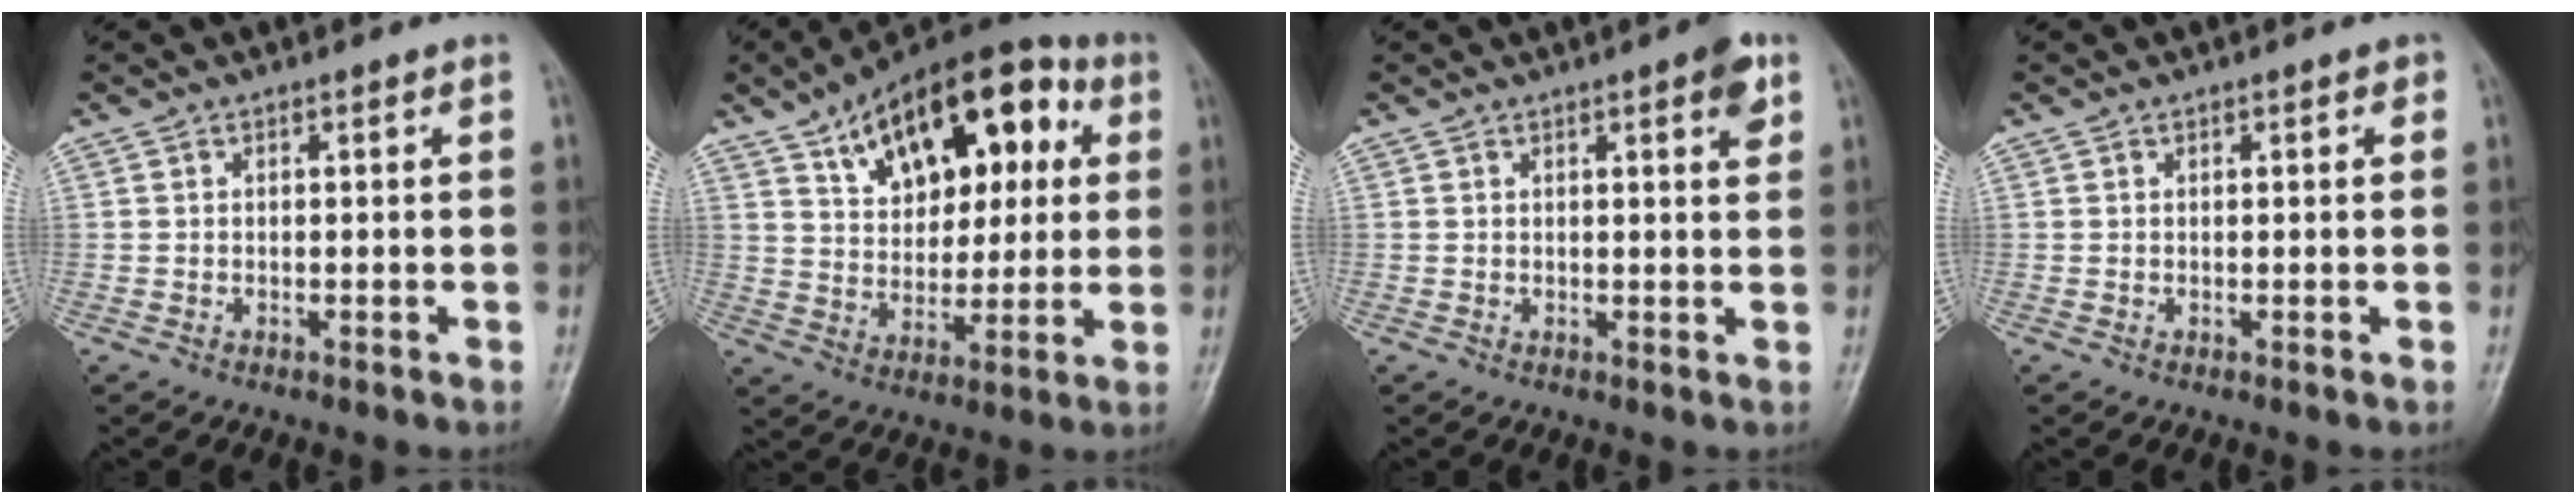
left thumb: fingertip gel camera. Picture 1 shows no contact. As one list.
[{"total": 22.0, "force": [8.7, 12.2, 16.2], "torque": [-0.203, 0.004, 0.138]}, {"total": 3.7, "force": [1.9, 0.9, 3.0], "torque": [-0.034, -0.006, 0.020]}, {"total": 1.0, "force": [0.4, 0.5, 0.7], "torque": [-0.006, 0.001, 0.003]}]